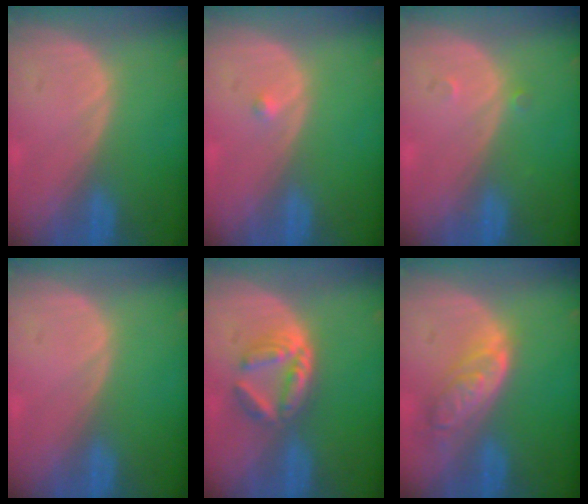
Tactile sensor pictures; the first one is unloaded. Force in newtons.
{"total": 0.7, "press": 0.7, "slide": 0.1}
{"total": 0.9, "press": 0.7, "slide": 0.5}
{"total": 0.0}
{"total": 6.2, "press": 5.4, "slide": 3.2}
{"total": 6.3, "press": 5.7, "slide": 2.8}